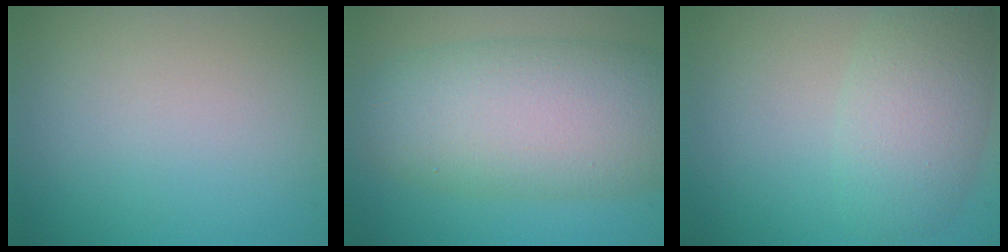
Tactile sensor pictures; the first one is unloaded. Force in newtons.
{"total": 10.5, "press": 10.5, "slide": 0.2}
{"total": 5.4, "press": 5.4, "slide": 0.1}